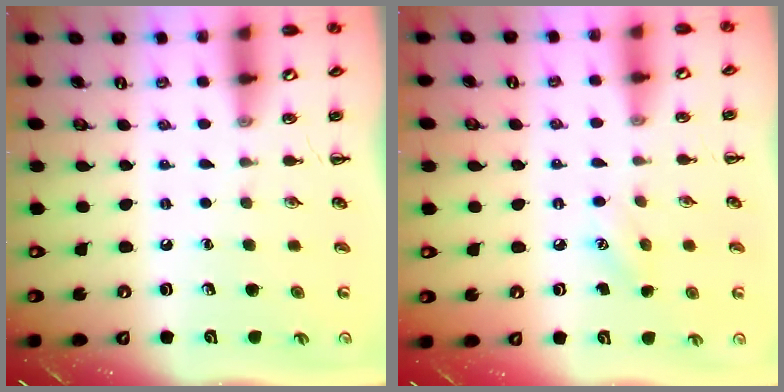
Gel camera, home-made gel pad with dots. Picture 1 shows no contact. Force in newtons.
{"total": 4.8, "press": 4.6, "slide": 1.3}